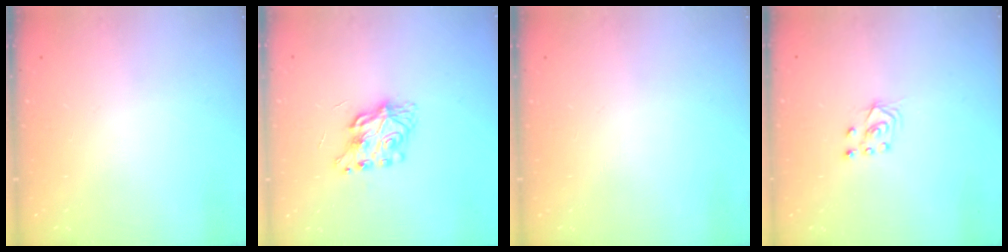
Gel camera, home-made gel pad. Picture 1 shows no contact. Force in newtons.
{"total": 7.8, "press": 7.8, "slide": 0.1}
{"total": 0.0}
{"total": 4.3, "press": 4.3, "slide": 0.6}